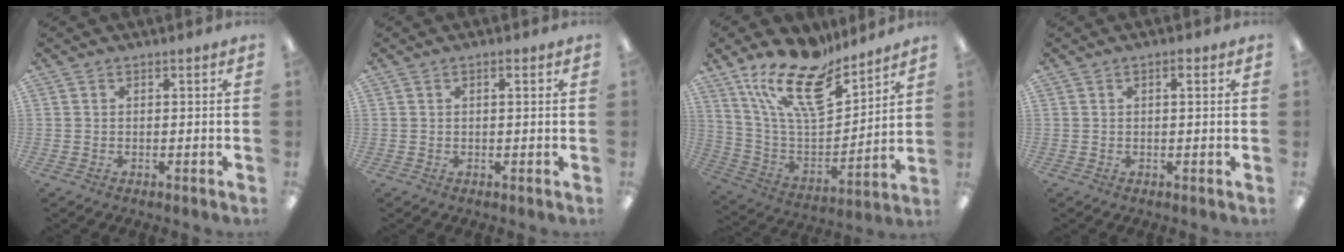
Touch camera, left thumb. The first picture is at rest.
{"total": 1.0, "force": [0.5, 0.2, 0.9], "torque": [-0.020, 0.002, 0.008]}
{"total": 19.7, "force": [14.4, 7.2, 11.3], "torque": [-0.214, -0.089, 0.258]}
{"total": 1.5, "force": [0.6, 0.4, 1.3], "torque": [-0.020, 0.001, 0.008]}